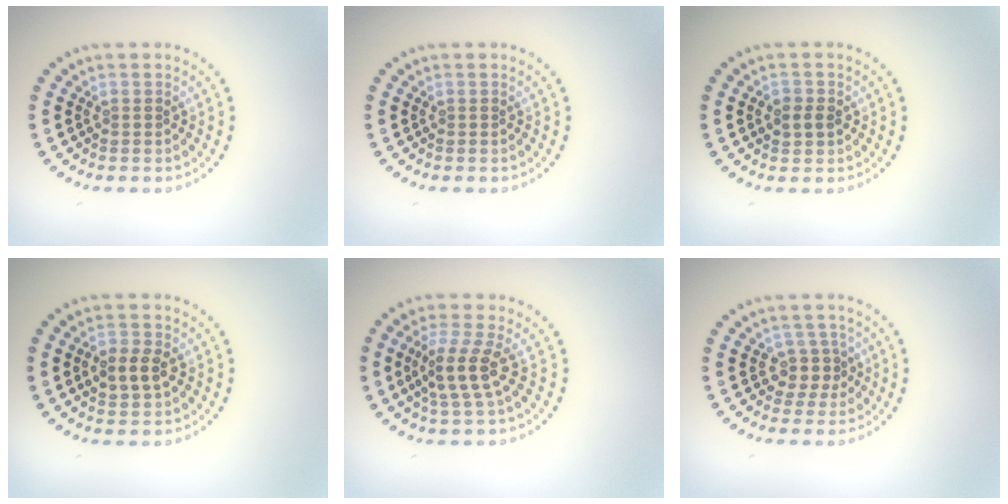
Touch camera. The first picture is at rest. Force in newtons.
{"total": 0.0}
{"total": 1.6, "press": 1.6, "slide": 0.3}
{"total": 2.8, "press": 2.8, "slide": 0.1}
{"total": 3.3, "press": 2.7, "slide": 1.9}
{"total": 2.2, "press": 1.7, "slide": 1.4}